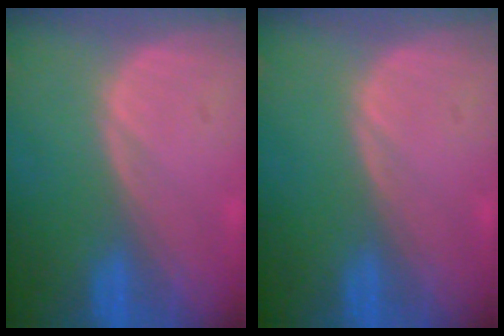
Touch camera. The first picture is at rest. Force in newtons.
{"total": 0.0}